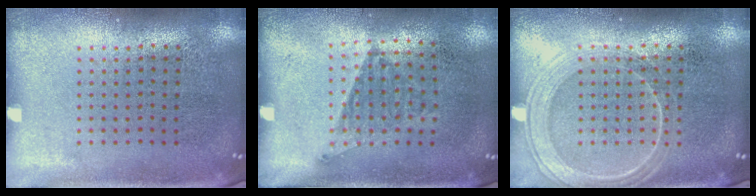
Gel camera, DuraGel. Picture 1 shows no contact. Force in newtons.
{"total": 1.2, "press": 0.9, "slide": 0.7}
{"total": 2.4, "press": 2.4, "slide": 0.4}